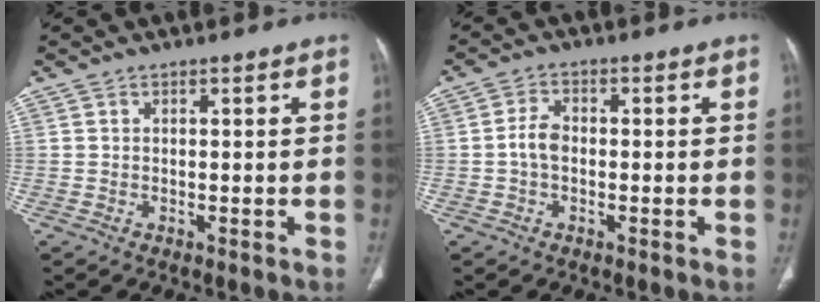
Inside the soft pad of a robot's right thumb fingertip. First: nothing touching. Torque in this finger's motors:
{"motor_torque": [0.72, 0.92, 0.98, -0.54, -0.04]}